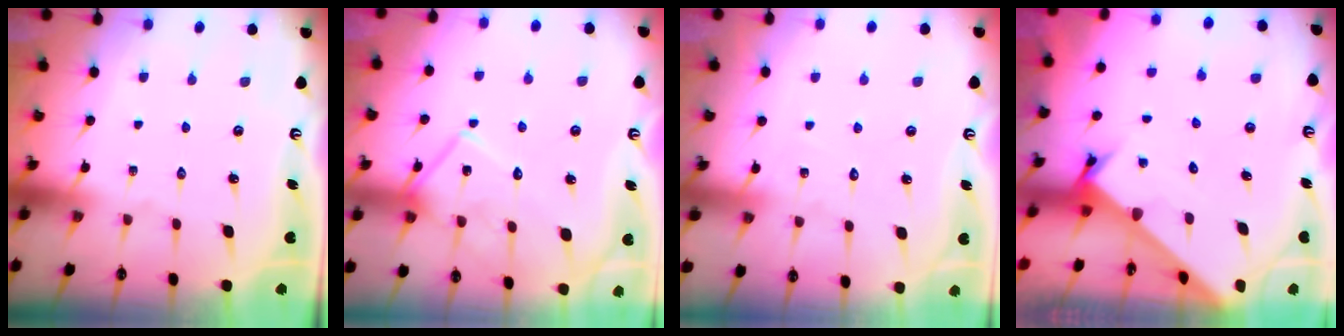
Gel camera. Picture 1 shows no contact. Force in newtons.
{"total": 13.3, "press": 13.2, "slide": 1.2}
{"total": 3.8, "press": 3.8, "slide": 0.4}
{"total": 2.3, "press": 2.3, "slide": 0.2}